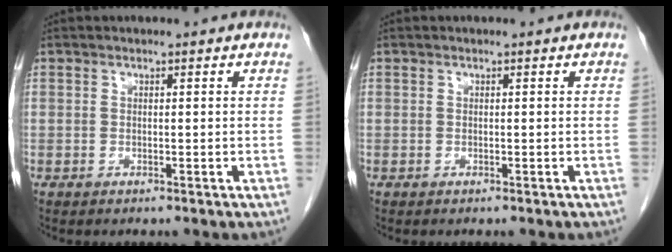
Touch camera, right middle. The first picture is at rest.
{"total": 0.0}